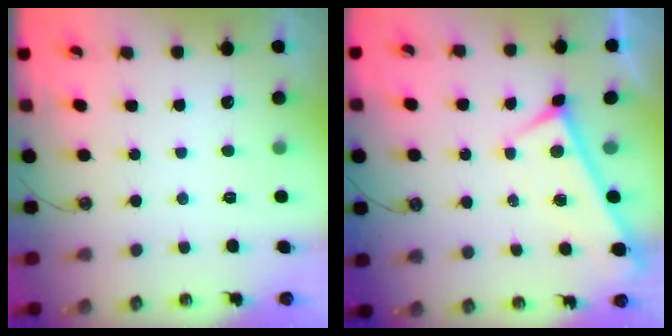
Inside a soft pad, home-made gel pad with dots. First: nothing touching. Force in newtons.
{"total": 0.0}